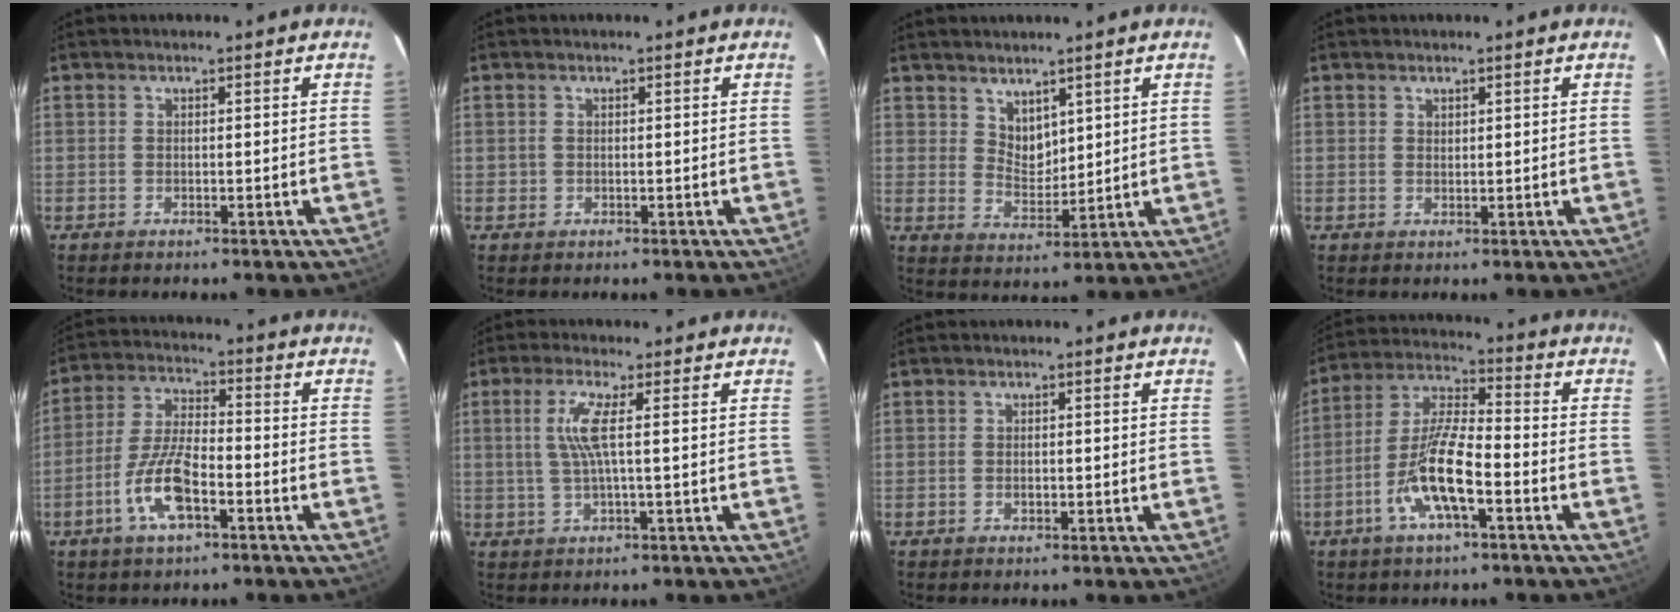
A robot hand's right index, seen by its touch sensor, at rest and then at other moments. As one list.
[{"total": 0.6, "force": [-0.1, 0.6, 0.1], "torque": [0.000, 0.001, -0.001]}, {"total": 4.8, "force": [3.5, 2.7, 1.8], "torque": [-0.022, -0.003, 0.070]}, {"total": 0.8, "force": [0.6, 0.5, 0.1], "torque": [-0.001, 0.002, 0.012]}, {"total": 10.4, "force": [-4.7, 3.5, 8.6], "torque": [-0.184, 0.000, -0.090]}, {"total": 5.2, "force": [0.7, -0.3, 5.2], "torque": [-0.103, -0.001, 0.019]}, {"total": 1.1, "force": [-0.3, 0.7, 0.7], "torque": [-0.013, 0.002, -0.005]}, {"total": 11.9, "force": [-5.0, 2.8, 10.5], "torque": [-0.218, -0.001, -0.099]}]